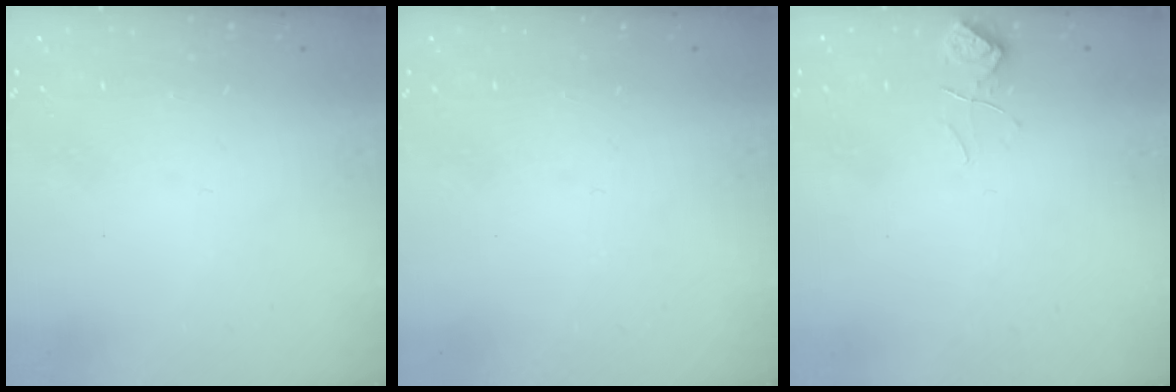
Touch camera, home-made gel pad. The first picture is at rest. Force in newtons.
{"total": 0.0}
{"total": 1.2, "press": 1.0, "slide": 0.6}